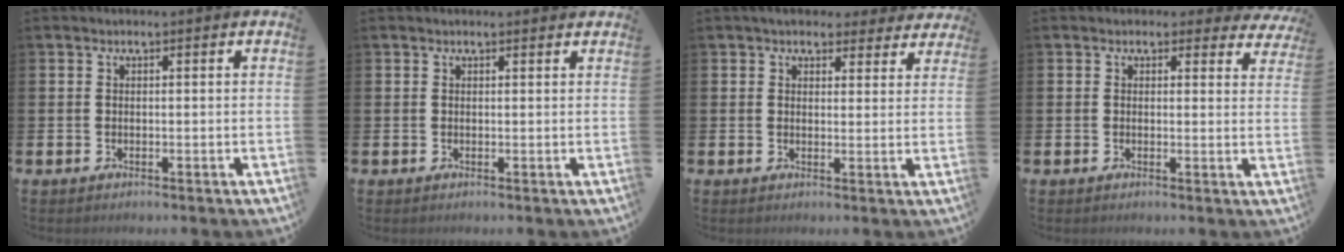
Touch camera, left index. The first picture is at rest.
{"total": 0.6, "force": [0.5, 0.1, 0.2], "torque": [0.004, -0.002, 0.007]}
{"total": 4.3, "force": [3.8, 1.9, 0.7], "torque": [-0.007, -0.019, 0.066]}
{"total": 1.8, "force": [1.5, 1.0, 0.2], "torque": [-0.001, -0.002, 0.022]}